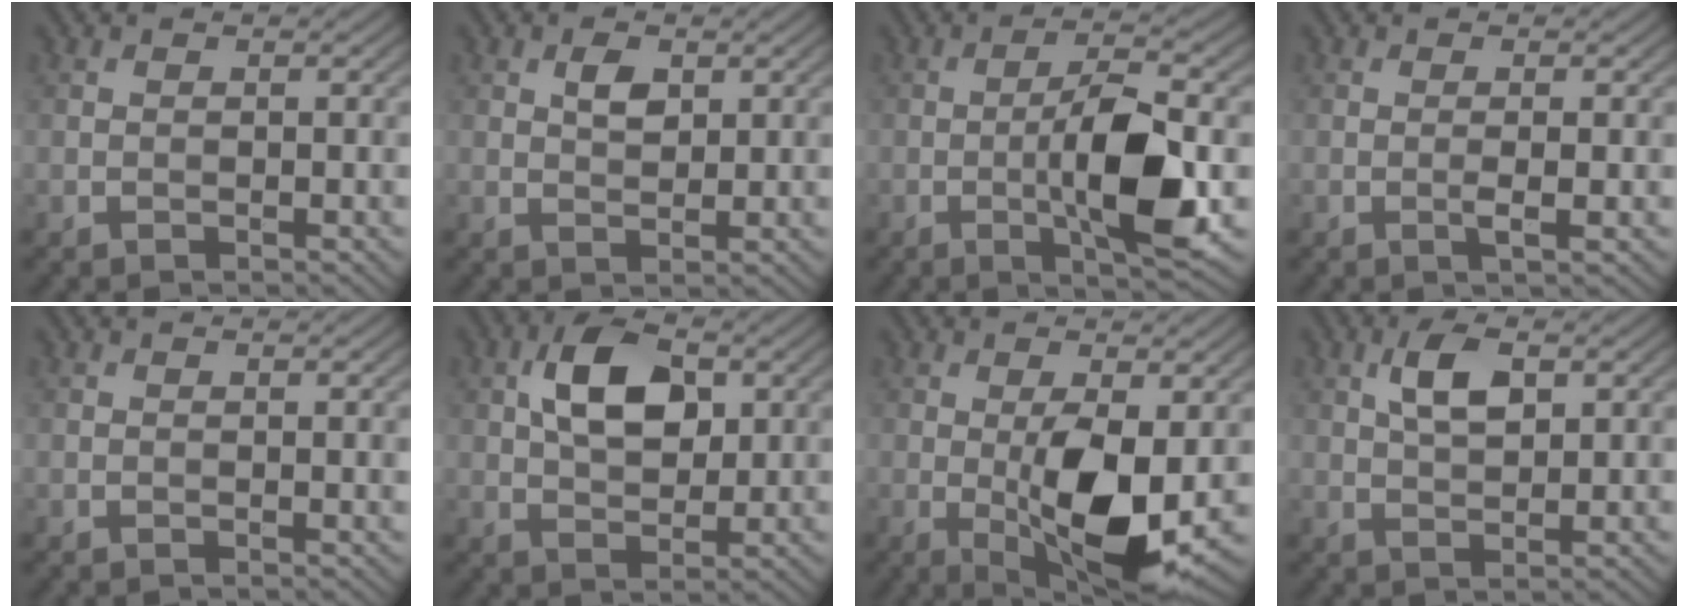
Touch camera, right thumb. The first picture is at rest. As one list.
[{"total": 2.5, "force": [1.0, 1.4, 1.8], "torque": [-0.037, -0.001, 0.018]}, {"total": 9.3, "force": [-2.1, 2.3, 8.8], "torque": [-0.147, 0.002, -0.038]}, {"total": 1.5, "force": [-0.3, 0.0, 1.4], "torque": [-0.030, -0.001, -0.008]}, {"total": 0.5, "force": [0.1, 0.0, 0.5], "torque": [-0.006, -0.001, 0.002]}, {"total": 8.0, "force": [2.2, 4.7, 6.1], "torque": [-0.117, 0.010, 0.034]}, {"total": 9.5, "force": [-1.2, 3.4, 8.8], "torque": [-0.157, -0.011, -0.012]}, {"total": 4.8, "force": [1.8, 2.2, 3.9], "torque": [-0.085, 0.005, 0.034]}]